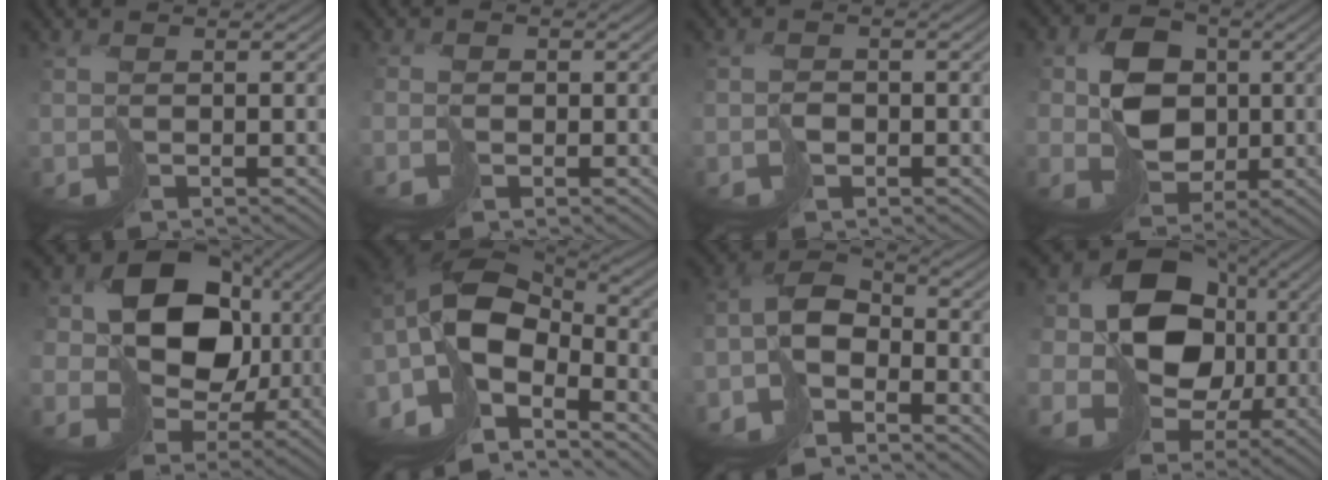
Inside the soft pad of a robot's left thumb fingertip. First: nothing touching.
{"total": 1.0, "force": [-0.5, 0.4, -0.8], "torque": [0.028, 0.001, -0.015]}
{"total": 1.0, "force": [-0.8, 0.6, -0.2], "torque": [0.011, 0.001, -0.018]}
{"total": 7.8, "force": [0.4, 6.6, 4.0], "torque": [-0.076, 0.003, 0.001]}
{"total": 12.9, "force": [1.7, 10.6, 7.2], "torque": [-0.126, -0.008, 0.028]}
{"total": 14.7, "force": [-5.2, 8.6, 10.7], "torque": [-0.252, -0.009, -0.090]}
{"total": 7.2, "force": [-5.3, 3.5, 3.4], "torque": [-0.052, 0.003, -0.115]}
{"total": 13.6, "force": [0.5, 11.4, 7.4], "torque": [-0.151, -0.005, 0.008]}